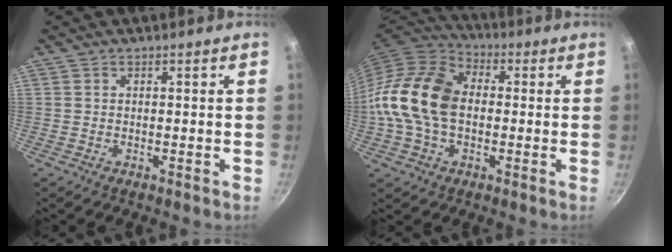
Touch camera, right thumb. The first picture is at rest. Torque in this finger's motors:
{"motor_torque": [2.20, 2.53, 0.45, -0.38, 0.17]}